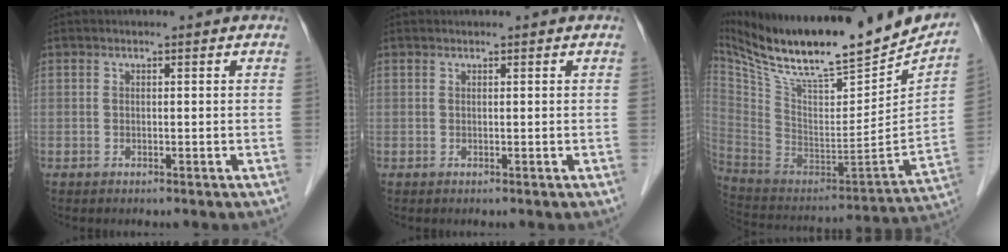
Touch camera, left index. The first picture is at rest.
{"total": 0.0}
{"total": 28.3, "force": [24.1, 4.8, 14.1], "torque": [-0.247, -0.034, 0.378]}